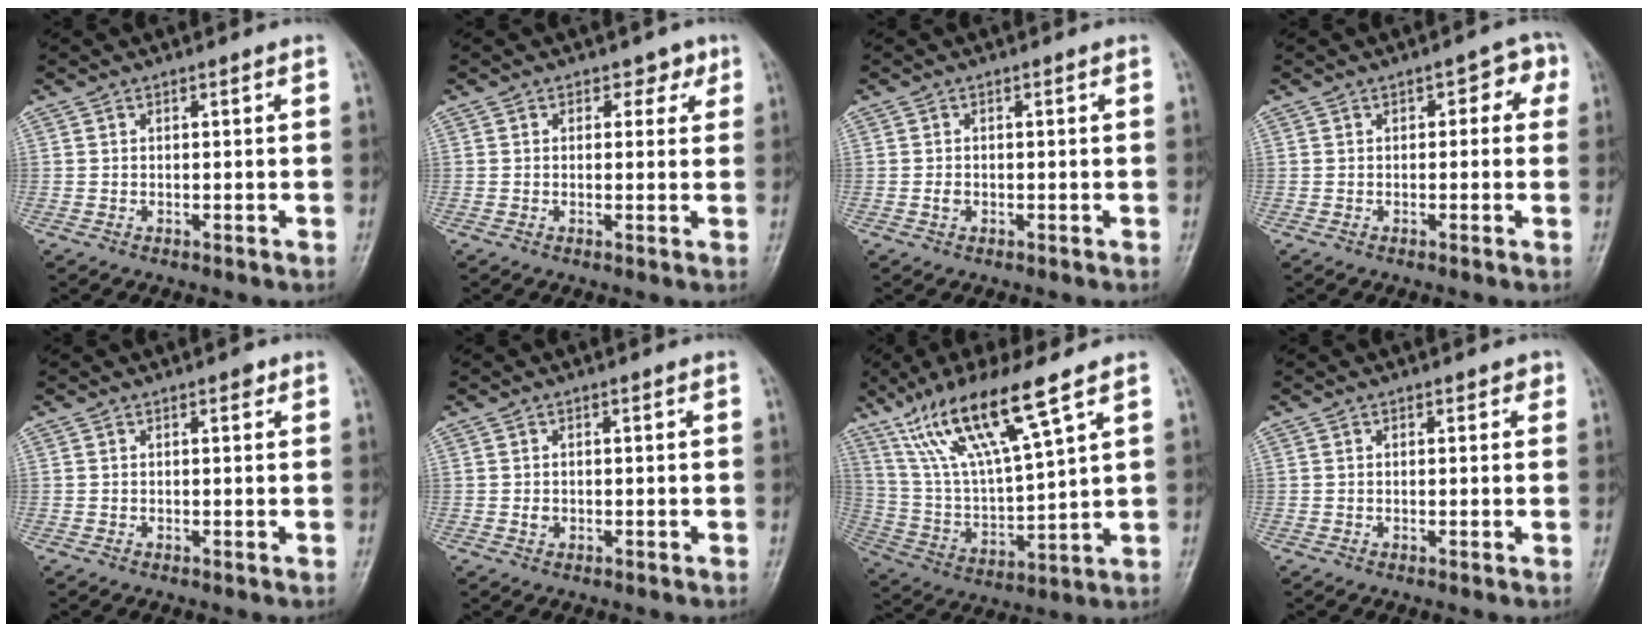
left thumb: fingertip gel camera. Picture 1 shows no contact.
{"total": 2.7, "force": [1.3, 2.1, 1.0], "torque": [0.012, -0.003, 0.010]}
{"total": 1.0, "force": [-0.4, 0.8, 0.5], "torque": [-0.011, 0.001, -0.009]}
{"total": 4.0, "force": [0.7, 2.6, 2.9], "torque": [-0.002, 0.012, -0.003]}
{"total": 1.1, "force": [0.6, 0.6, 0.7], "torque": [-0.002, 0.000, 0.004]}
{"total": 1.1, "force": [-0.3, 0.9, 0.4], "torque": [-0.007, 0.001, -0.005]}
{"total": 17.1, "force": [10.5, 2.9, 13.2], "torque": [-0.257, -0.037, 0.213]}
{"total": 1.3, "force": [0.7, 1.0, 0.5], "torque": [0.006, -0.001, 0.003]}